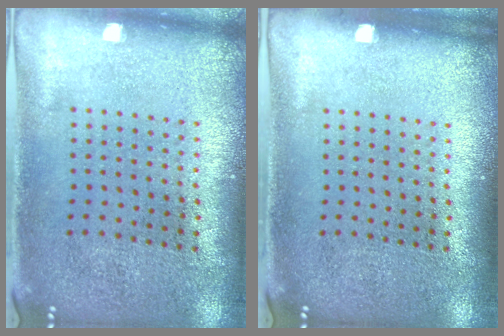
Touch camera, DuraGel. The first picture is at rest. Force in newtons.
{"total": 0.0}